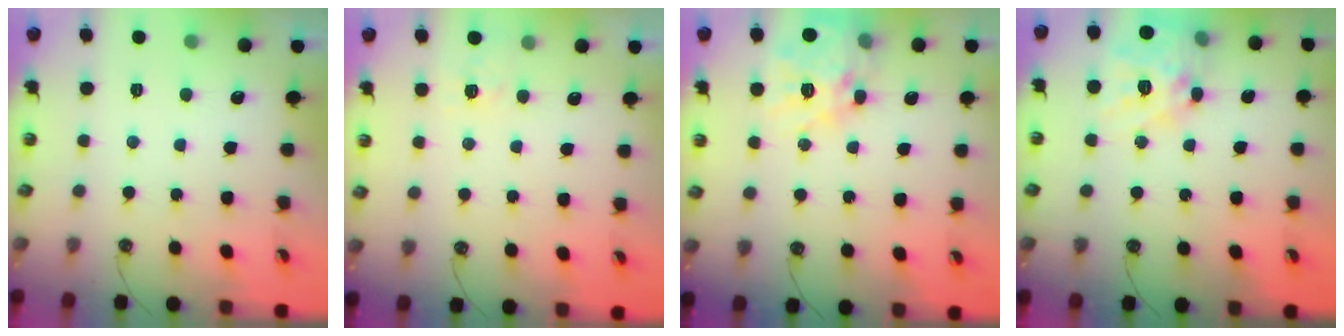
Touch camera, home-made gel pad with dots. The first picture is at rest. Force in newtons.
{"total": 3.2, "press": 3.2, "slide": 0.4}
{"total": 15.4, "press": 15.3, "slide": 1.3}
{"total": 14.9, "press": 14.9, "slide": 1.3}